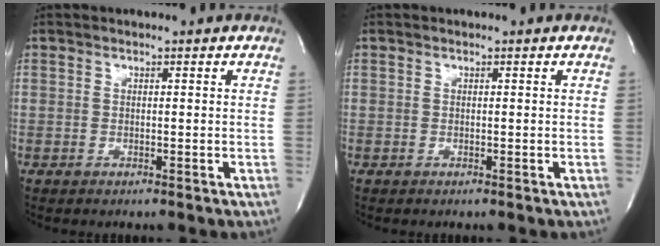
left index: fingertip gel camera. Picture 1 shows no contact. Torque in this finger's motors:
{"motor_torque": [-0.05, 0.05, 0.00, -0.01]}